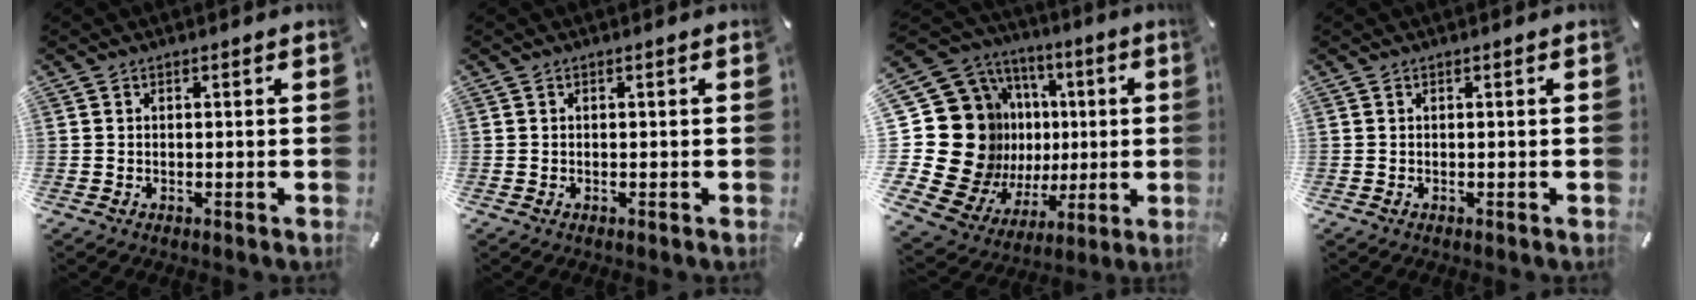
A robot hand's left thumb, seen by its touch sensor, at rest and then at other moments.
{"total": 0.0}
{"total": 29.3, "force": [1.5, 22.8, 18.3], "torque": [-0.348, -0.054, 0.091]}
{"total": 0.0}